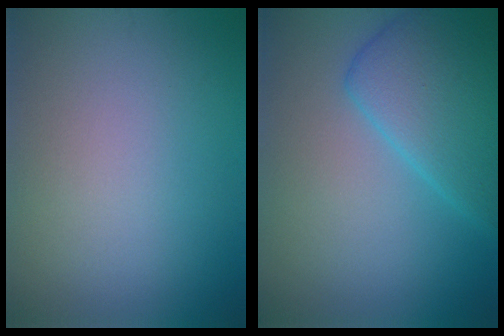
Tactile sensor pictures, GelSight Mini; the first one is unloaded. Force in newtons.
{"total": 6.2, "press": 6.2, "slide": 0.2}